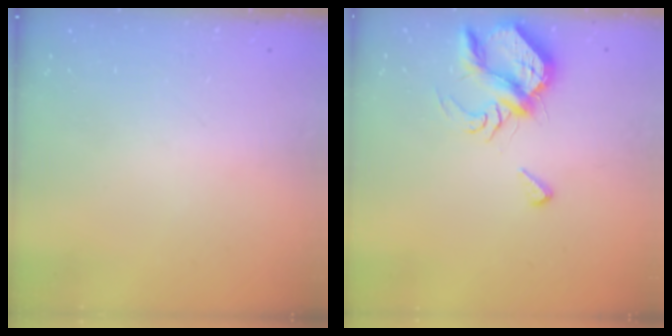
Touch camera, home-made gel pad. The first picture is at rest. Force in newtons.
{"total": 7.3, "press": 7.2, "slide": 1.1}